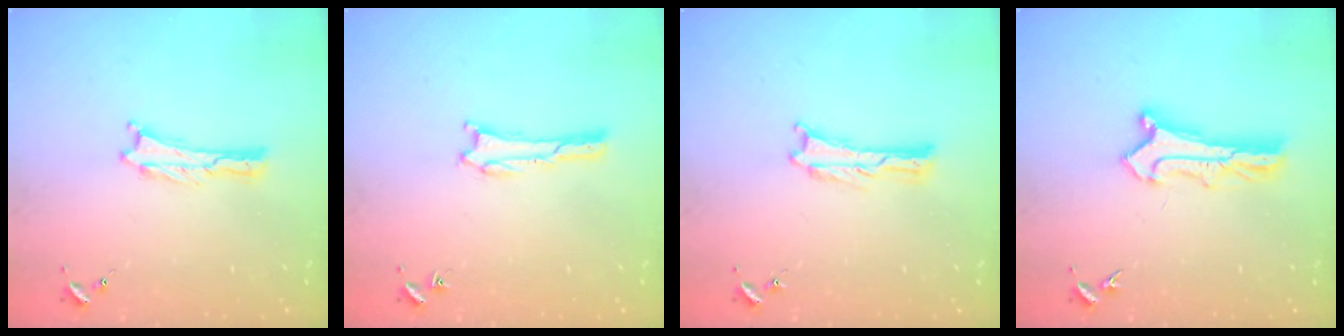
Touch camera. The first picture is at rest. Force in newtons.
{"total": 0.8, "press": 0.8, "slide": 0.2}
{"total": 0.0}
{"total": 2.6, "press": 2.6, "slide": 0.2}